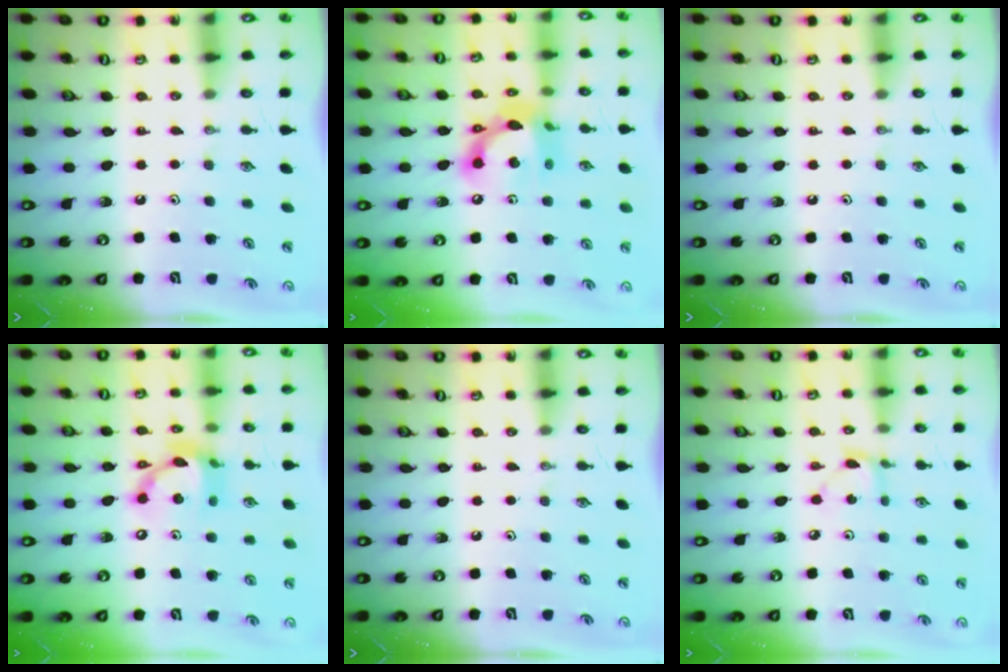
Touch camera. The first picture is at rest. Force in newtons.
{"total": 13.5, "press": 13.5, "slide": 1.1}
{"total": 0.0}
{"total": 12.8, "press": 12.8, "slide": 0.9}
{"total": 0.0}
{"total": 2.9, "press": 2.9, "slide": 0.4}